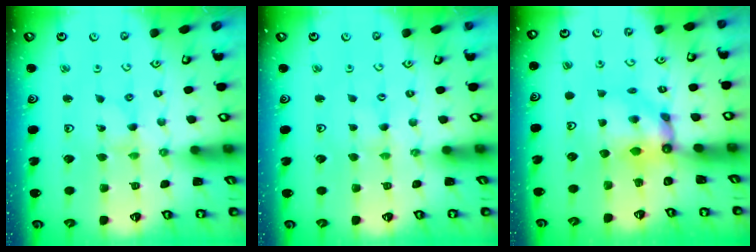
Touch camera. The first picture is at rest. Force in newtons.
{"total": 0.0}
{"total": 5.9, "press": 5.9, "slide": 0.8}